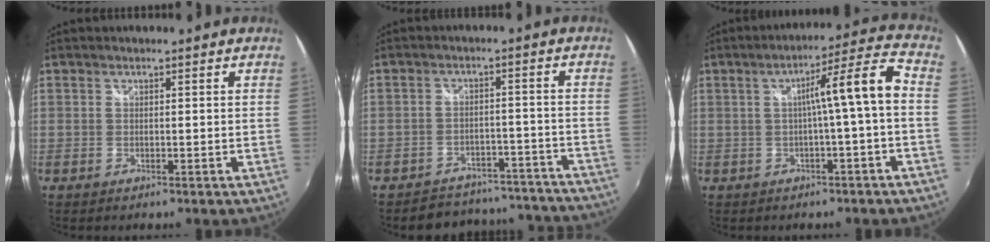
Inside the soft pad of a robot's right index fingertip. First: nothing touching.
{"total": 18.3, "force": [-16.8, 6.2, 4.0], "torque": [-0.083, 0.040, -0.194]}
{"total": 8.5, "force": [-1.0, -0.7, 8.4], "torque": [-0.123, 0.024, -0.004]}